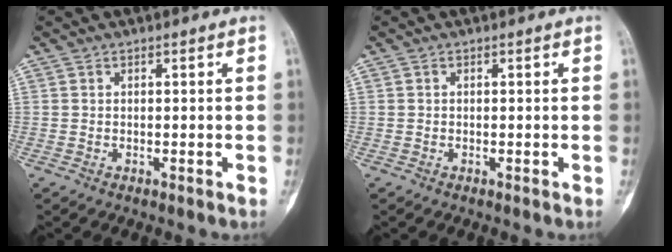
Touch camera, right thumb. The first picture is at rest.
{"total": 0.0}